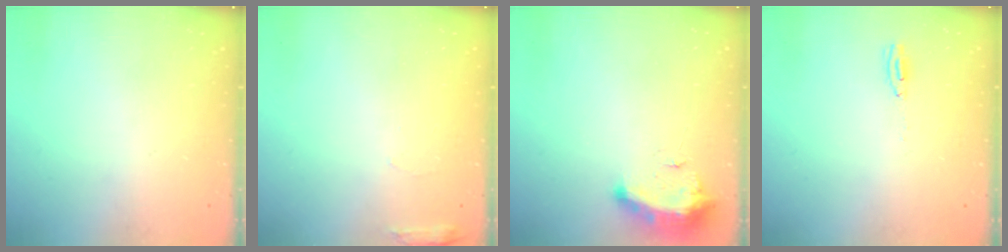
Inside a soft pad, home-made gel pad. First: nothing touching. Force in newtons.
{"total": 5.2, "press": 5.0, "slide": 1.3}
{"total": 9.8, "press": 9.8, "slide": 0.5}
{"total": 4.8, "press": 2.7, "slide": 4.0}